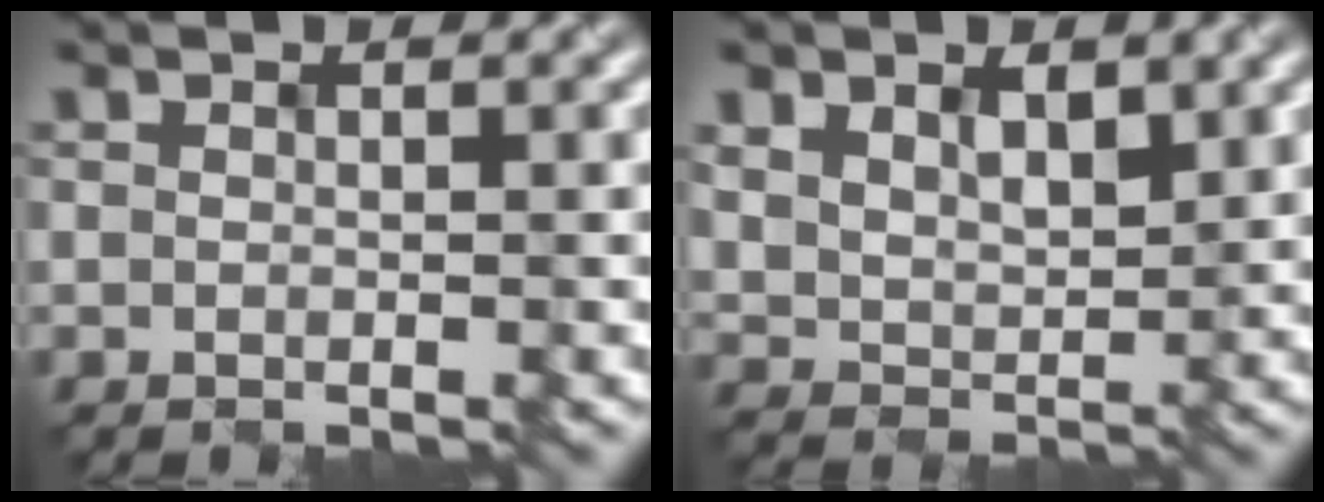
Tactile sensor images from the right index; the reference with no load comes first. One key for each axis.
{"total": 4.2, "fx": 1.6, "fy": 3.0, "fz": 2.4, "tx": -0.052, "ty": -0.010, "tz": 0.025}